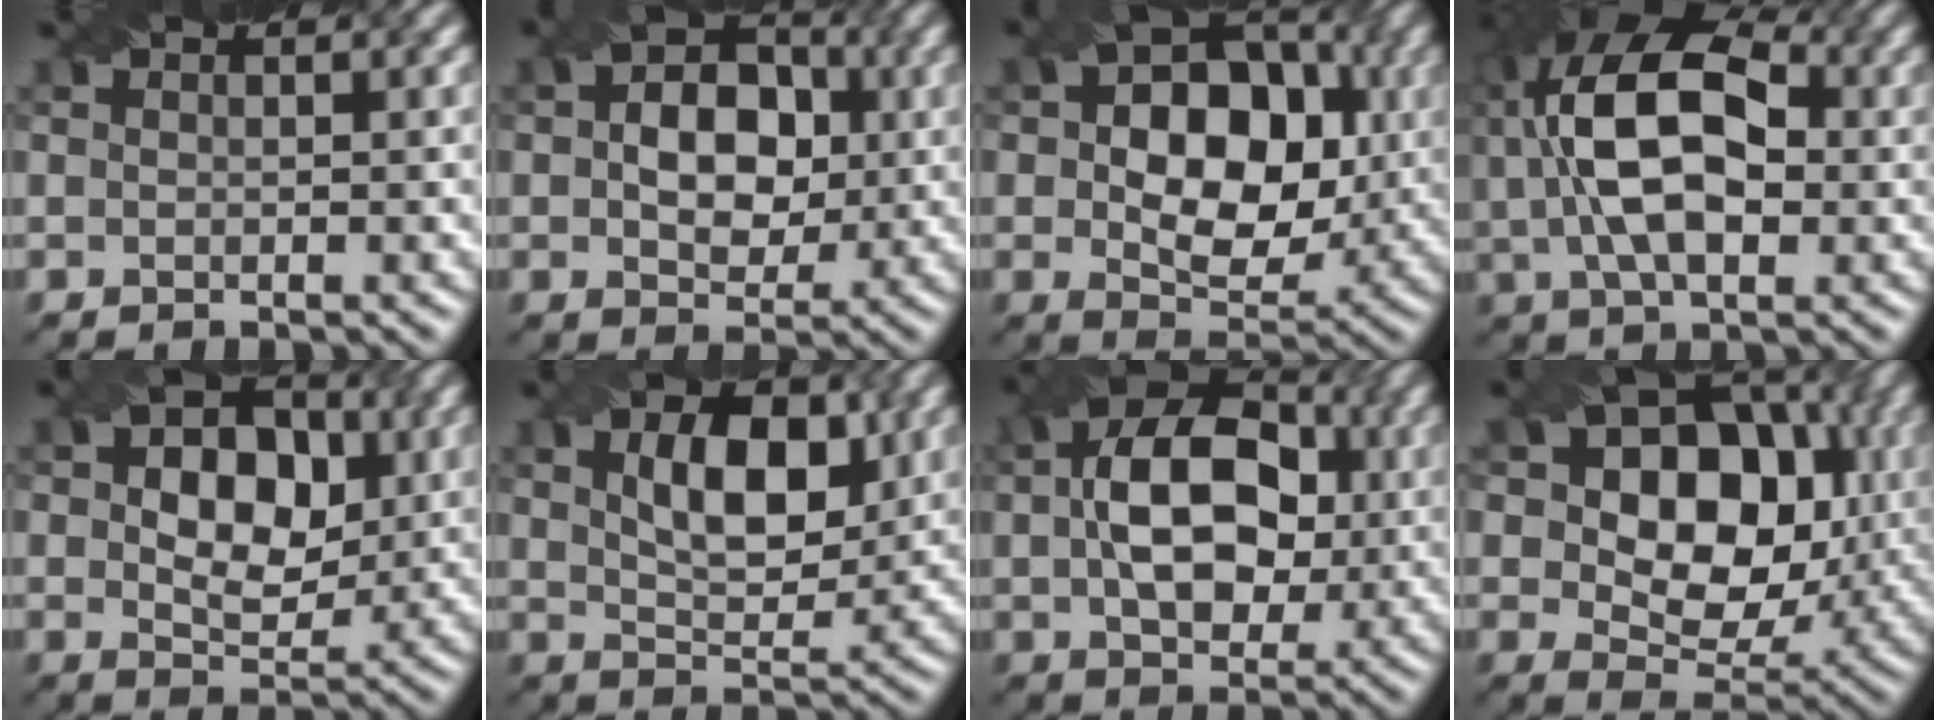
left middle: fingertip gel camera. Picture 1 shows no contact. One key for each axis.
{"total": 6.3, "fx": 0.3, "fy": 4.4, "fz": 4.5, "tx": -0.071, "ty": 0.005, "tz": -0.002}
{"total": 10.8, "fx": 0.7, "fy": 7.4, "fz": 7.8, "tx": -0.111, "ty": 0.002, "tz": 0.008}
{"total": 12.0, "fx": 1.9, "fy": 6.5, "fz": 9.8, "tx": -0.187, "ty": 0.027, "tz": 0.022}
{"total": 7.6, "fx": 0.9, "fy": 5.2, "fz": 5.5, "tx": -0.079, "ty": 0.006, "tz": 0.011}
{"total": 5.9, "fx": 2.0, "fy": 3.0, "fz": 4.6, "tx": -0.080, "ty": -0.002, "tz": 0.033}
{"total": 10.7, "fx": 1.0, "fy": 6.9, "fz": 8.1, "tx": -0.141, "ty": 0.011, "tz": 0.013}
{"total": 11.2, "fx": 2.3, "fy": 7.8, "fz": 7.7, "tx": -0.118, "ty": 0.003, "tz": 0.028}